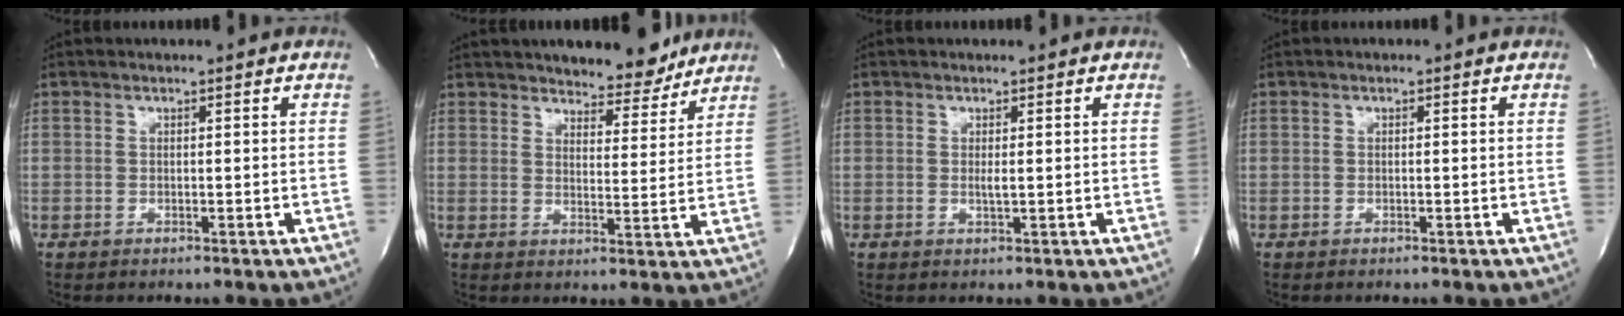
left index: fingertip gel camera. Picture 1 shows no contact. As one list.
[{"total": 7.4, "force": [6.7, 2.0, 2.4], "torque": [-0.029, -0.008, 0.095]}, {"total": 1.2, "force": [0.4, 0.0, 1.2], "torque": [-0.027, 0.000, 0.007]}, {"total": 0.0}]